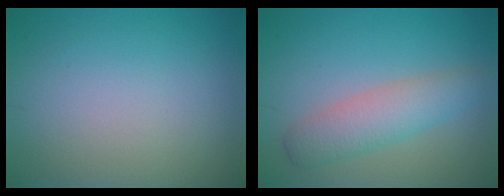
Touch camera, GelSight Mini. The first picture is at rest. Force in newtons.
{"total": 3.7, "press": 3.7, "slide": 0.1}